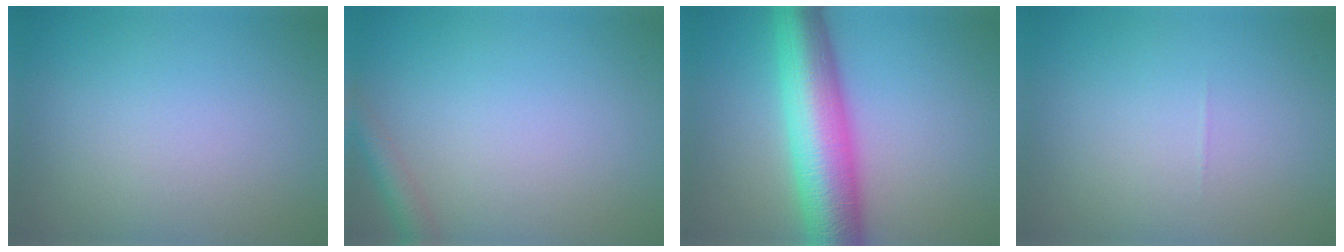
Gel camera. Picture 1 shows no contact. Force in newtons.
{"total": 2.1, "press": 2.1, "slide": 0.1}
{"total": 9.6, "press": 9.6, "slide": 0.2}
{"total": 0.0}